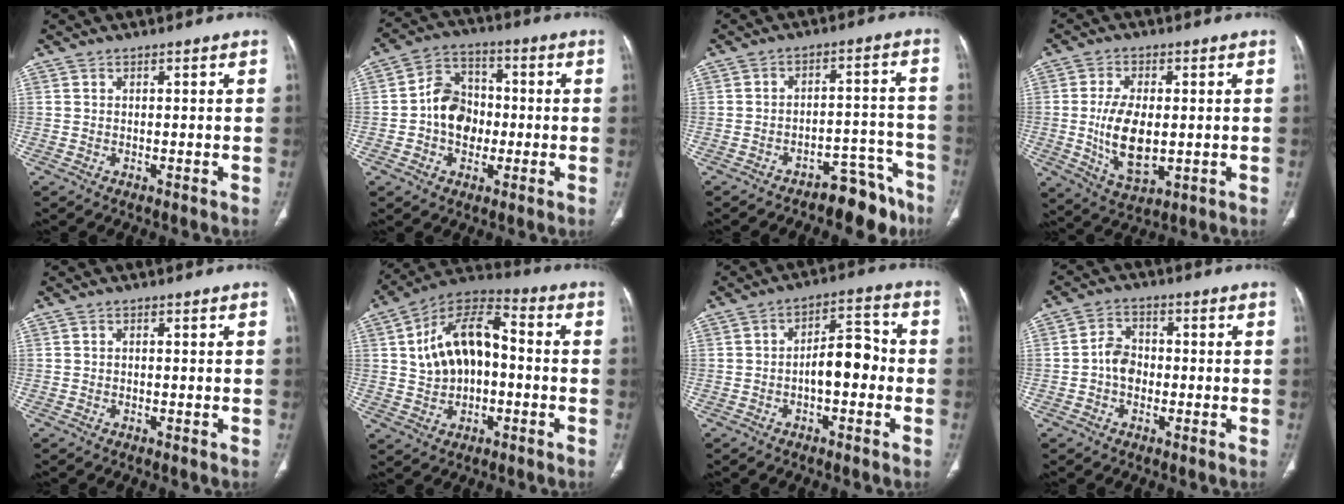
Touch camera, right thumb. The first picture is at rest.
{"total": 10.0, "force": [-1.0, 8.1, 5.8], "torque": [-0.068, 0.029, -0.026]}
{"total": 9.6, "force": [-7.8, 4.3, 3.6], "torque": [-0.011, 0.090, -0.112]}
{"total": 11.1, "force": [-0.6, 5.9, 9.4], "torque": [-0.171, -0.013, 0.001]}
{"total": 0.0}
{"total": 15.2, "force": [1.0, 9.4, 11.9], "torque": [-0.187, 0.035, 0.009]}
{"total": 8.1, "force": [-1.3, 4.1, 6.9], "torque": [-0.088, 0.035, -0.027]}
{"total": 5.0, "force": [-0.9, 3.9, 2.9], "torque": [-0.036, 0.016, -0.025]}